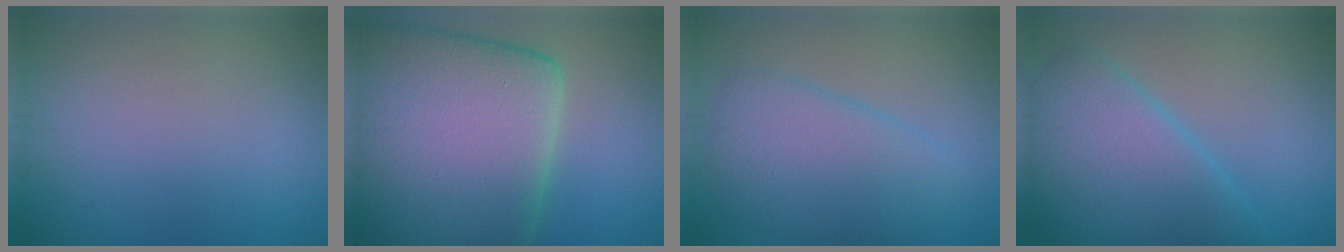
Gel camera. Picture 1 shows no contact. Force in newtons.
{"total": 19.9, "press": 19.8, "slide": 1.3}
{"total": 5.7, "press": 5.7, "slide": 0.1}
{"total": 7.9, "press": 7.9, "slide": 0.2}